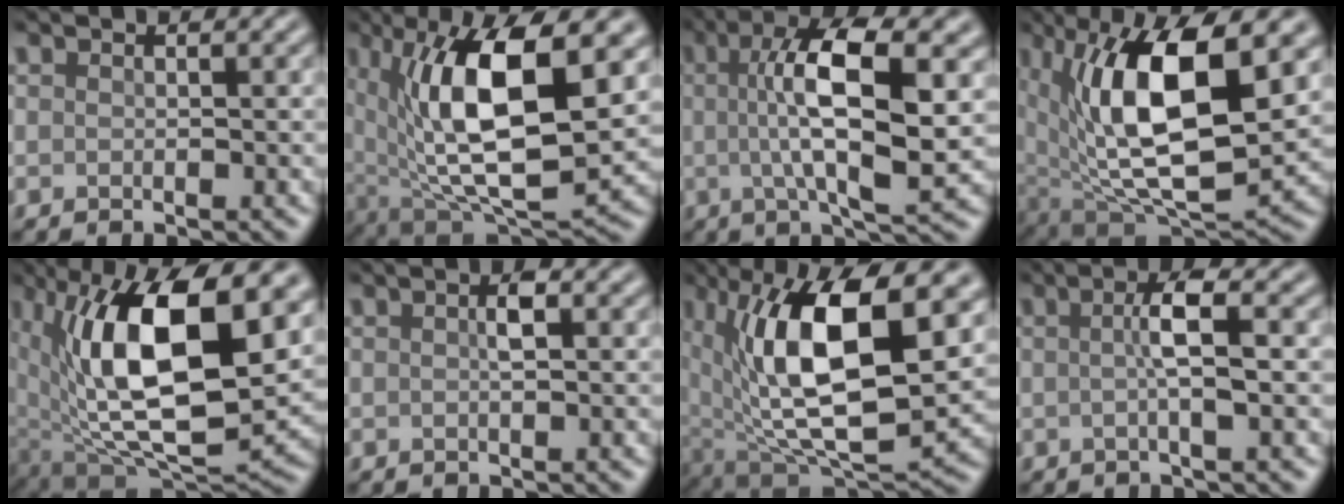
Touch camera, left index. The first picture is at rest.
{"total": 14.0, "force": [3.0, 5.7, 12.4], "torque": [-0.209, -0.004, 0.052]}
{"total": 10.2, "force": [1.2, 3.0, 9.6], "torque": [-0.151, 0.011, 0.017]}
{"total": 14.8, "force": [3.3, 6.4, 12.9], "torque": [-0.223, -0.002, 0.058]}
{"total": 16.5, "force": [3.6, 7.7, 14.1], "torque": [-0.236, 0.005, 0.059]}
{"total": 1.5, "force": [0.2, 0.3, 1.4], "torque": [-0.025, 0.005, 0.003]}
{"total": 15.4, "force": [3.4, 6.8, 13.4], "torque": [-0.231, 0.001, 0.058]}
{"total": 3.5, "force": [0.2, 0.5, 3.4], "torque": [-0.059, 0.007, -0.001]}